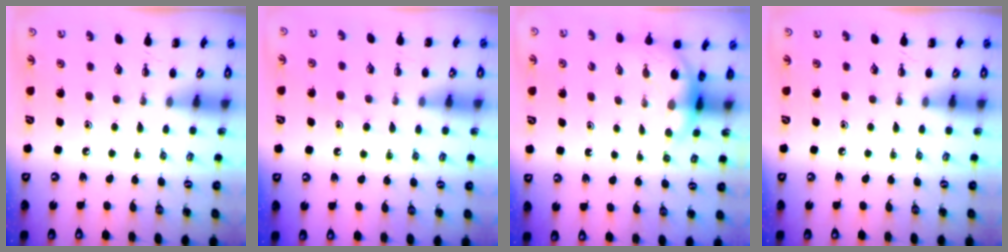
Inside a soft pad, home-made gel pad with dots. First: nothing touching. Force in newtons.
{"total": 8.4, "press": 8.4, "slide": 1.0}
{"total": 4.3, "press": 4.3, "slide": 0.3}
{"total": 0.0}